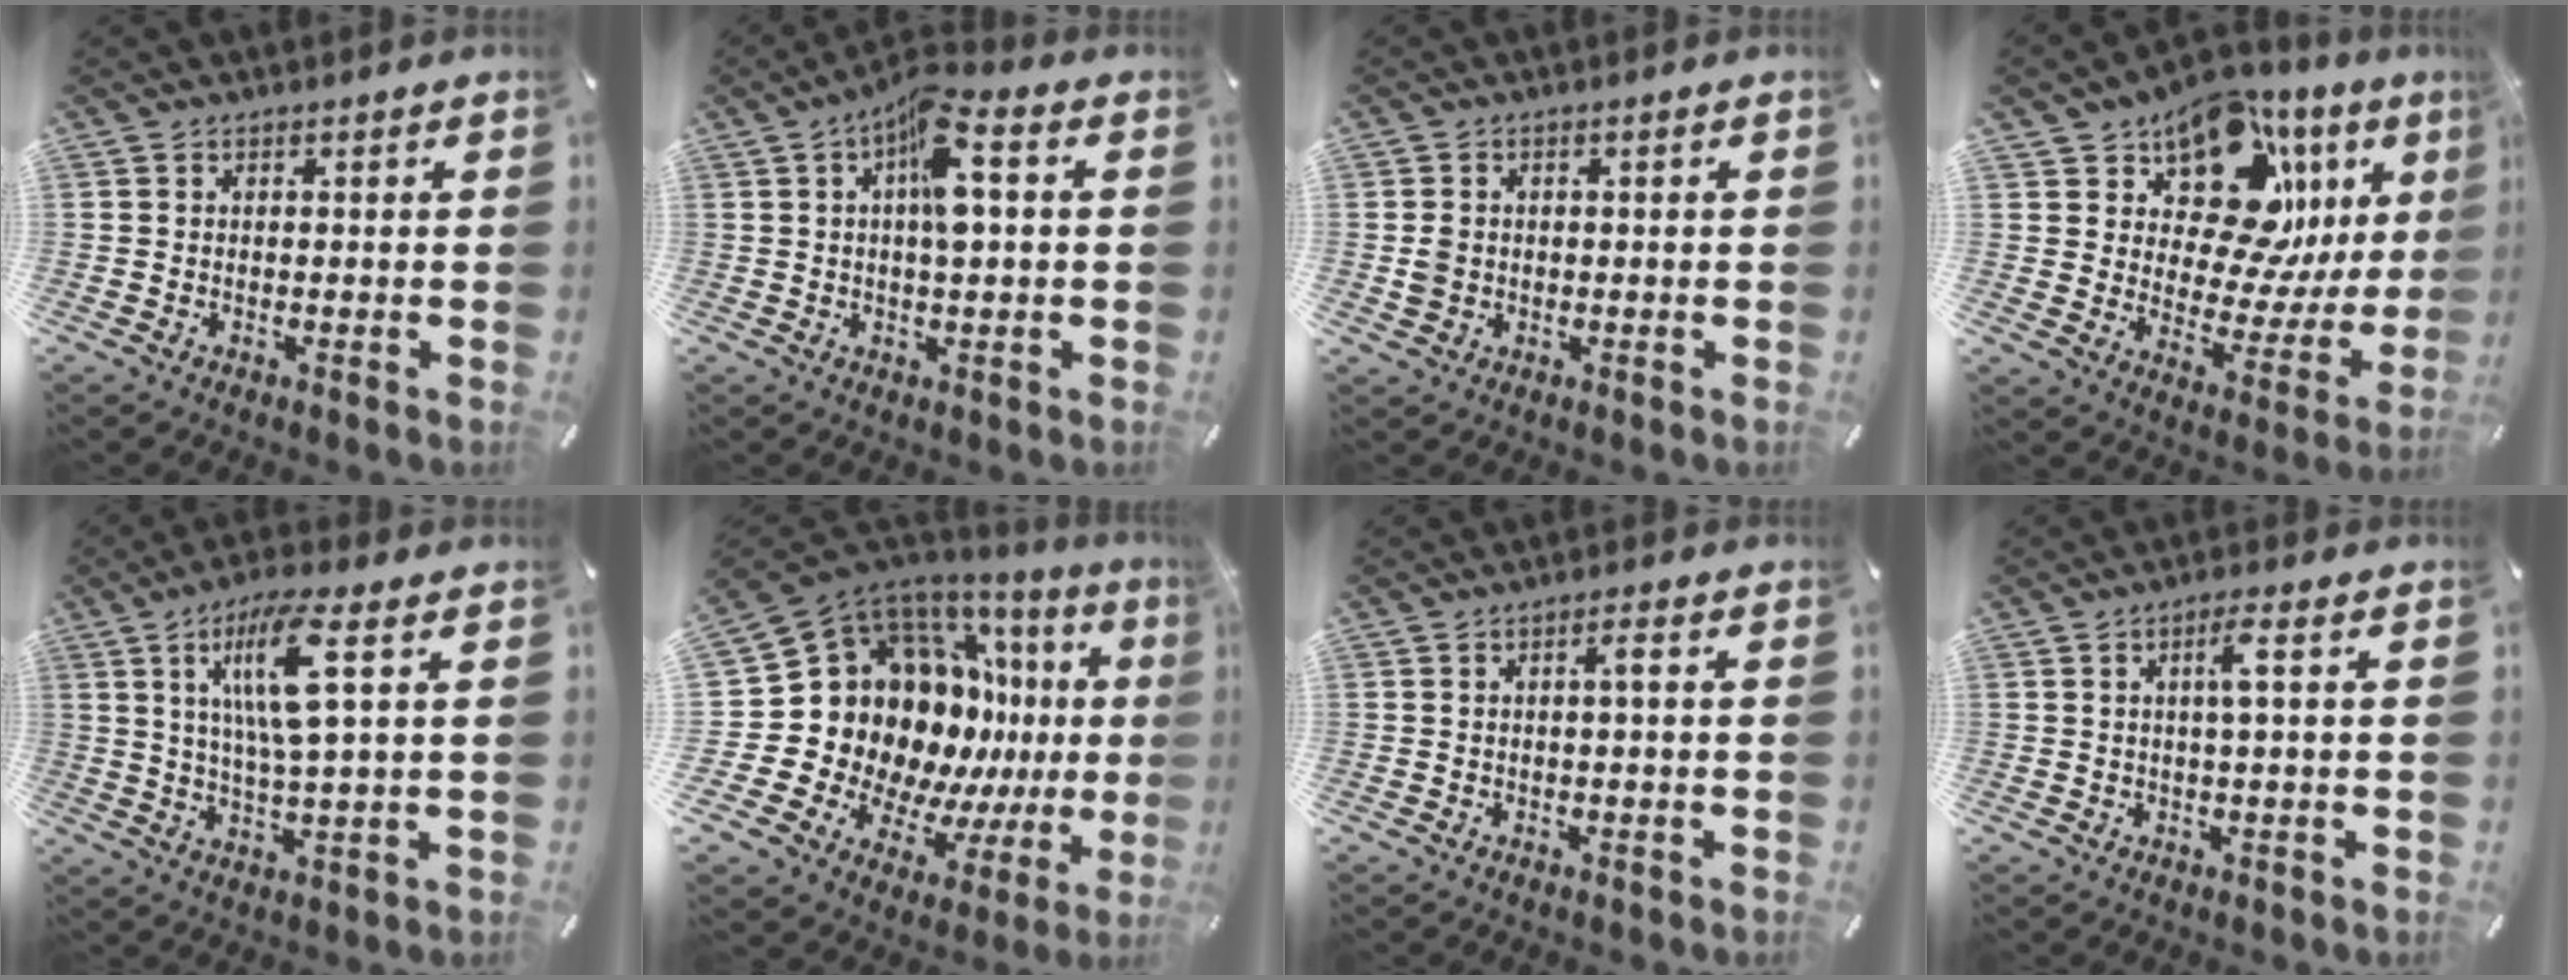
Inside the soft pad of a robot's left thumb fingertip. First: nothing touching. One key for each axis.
{"total": 9.6, "fx": 2.3, "fy": 3.4, "fz": 8.6, "tx": -0.140, "ty": 0.000, "tz": 0.036}
{"total": 2.8, "fx": -0.2, "fy": 2.6, "fz": 1.0, "tx": -0.019, "ty": 0.006, "tz": -0.003}
{"total": 15.5, "fx": 10.5, "fy": 9.0, "fz": 7.1, "tx": -0.106, "ty": -0.096, "tz": 0.177}
{"total": 12.4, "fx": 4.2, "fy": 2.2, "fz": 11.5, "tx": -0.229, "ty": -0.001, "tz": 0.064}
{"total": 19.8, "fx": 3.7, "fy": 15.5, "fz": 11.7, "tx": -0.180, "ty": -0.099, "tz": 0.119}
{"total": 2.3, "fx": 0.0, "fy": 0.2, "fz": 2.2, "tx": -0.044, "ty": 0.003, "tz": -0.003}
{"total": 4.2, "fx": 0.6, "fy": 0.3, "fz": 4.2, "tx": -0.074, "ty": 0.000, "tz": 0.004}